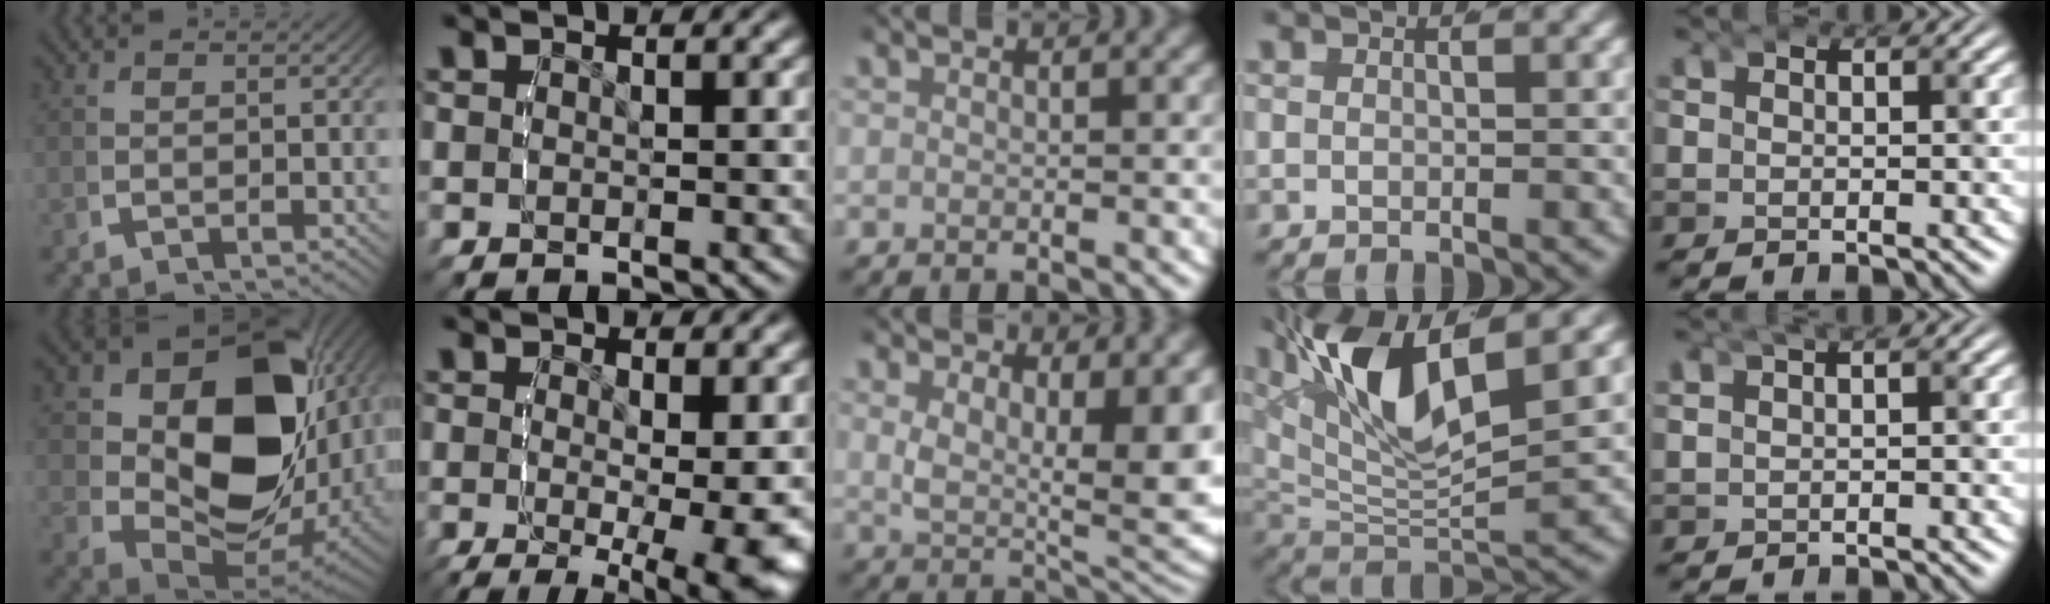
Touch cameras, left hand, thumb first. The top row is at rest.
{"thumb": {"total": 22.3, "force": [2.0, 14.3, 17.0], "torque": [-0.293, -0.072, 0.060]}, "index": {"total": 9.2, "force": [-5.2, 2.9, 7.0], "torque": [-0.100, -0.053, -0.054]}, "middle": {"total": 8.1, "force": [1.8, 3.4, 7.1], "torque": [-0.096, -0.017, 0.037]}, "ring": {"total": 10.9, "force": [3.2, 5.3, 9.0], "torque": [-0.181, -0.001, 0.051]}, "little": {"total": 2.6, "force": [0.8, 1.9, 1.7], "torque": [-0.024, 0.010, 0.008]}}